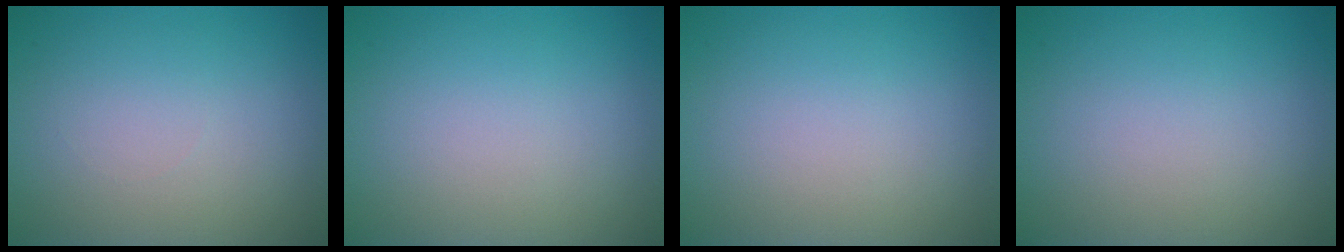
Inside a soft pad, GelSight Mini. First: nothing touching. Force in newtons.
{"total": 0.0}
{"total": 0.0}
{"total": 0.0}